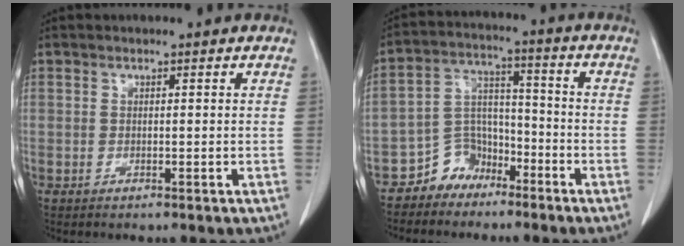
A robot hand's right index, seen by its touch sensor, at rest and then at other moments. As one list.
[{"total": 7.2, "force": [-5.3, 4.8, 1.0], "torque": [-0.016, 0.029, -0.096]}]